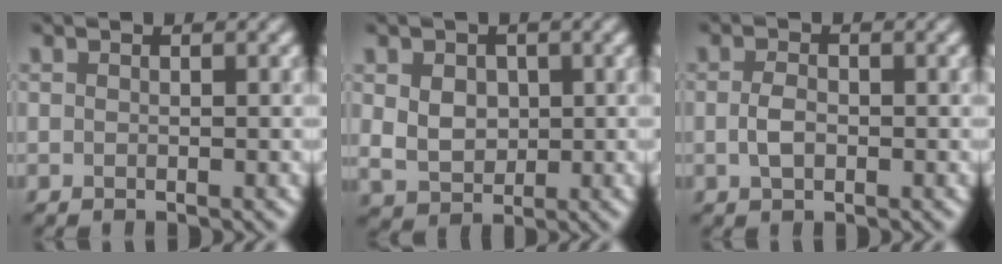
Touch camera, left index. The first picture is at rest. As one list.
[{"total": 3.6, "force": [0.6, 2.7, 2.2], "torque": [-0.046, 0.000, 0.011]}, {"total": 1.8, "force": [-0.3, 1.1, 1.4], "torque": [-0.032, 0.001, -0.007]}]